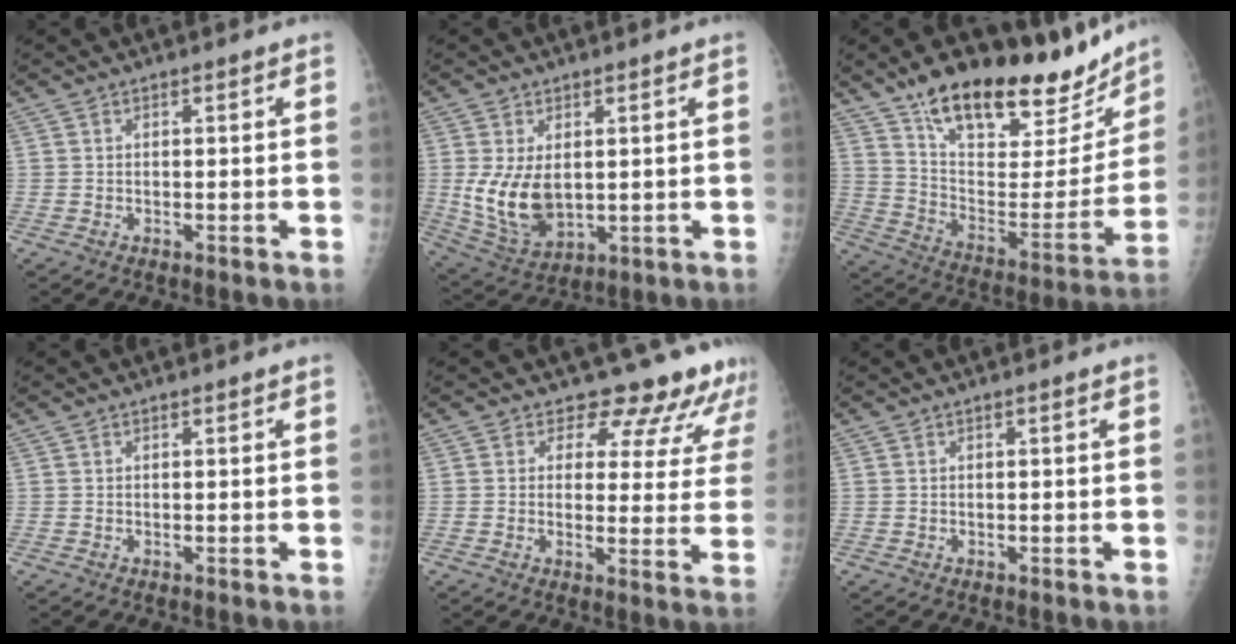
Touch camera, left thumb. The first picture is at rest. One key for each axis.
{"total": 10.5, "fx": 0.8, "fy": 6.8, "fz": 8.0, "tx": -0.140, "ty": -0.019, "tz": 0.035}
{"total": 28.3, "fx": 20.6, "fy": 10.9, "fz": 16.0, "tx": -0.206, "ty": -0.071, "tz": 0.321}
{"total": 0.0}
{"total": 12.2, "fx": 11.0, "fy": 4.9, "fz": 1.4, "tx": 0.040, "ty": -0.069, "tz": 0.104}
{"total": 0.0}